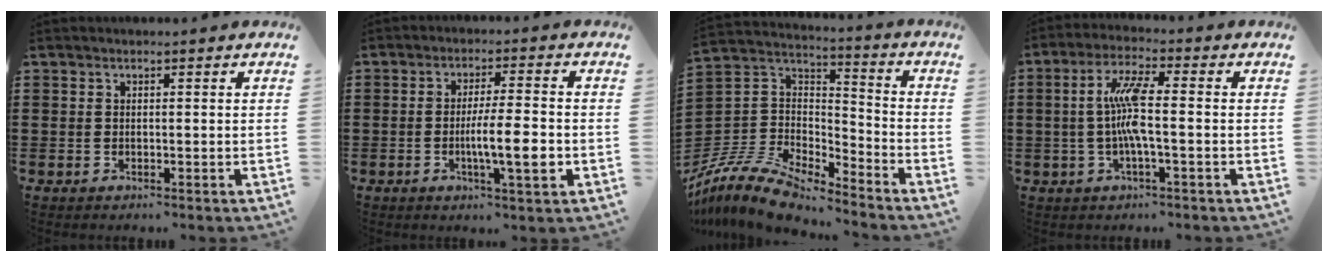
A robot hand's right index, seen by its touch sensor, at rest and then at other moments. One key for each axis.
{"total": 7.6, "fx": -1.9, "fy": 1.1, "fz": 7.3, "tx": -0.127, "ty": -0.006, "tz": -0.033}
{"total": 10.9, "fx": -9.8, "fy": 2.5, "fz": 4.0, "tx": -0.102, "ty": 0.012, "tz": -0.203}
{"total": 7.2, "fx": -0.4, "fy": 1.1, "fz": 7.1, "tx": -0.151, "ty": -0.004, "tz": -0.017}